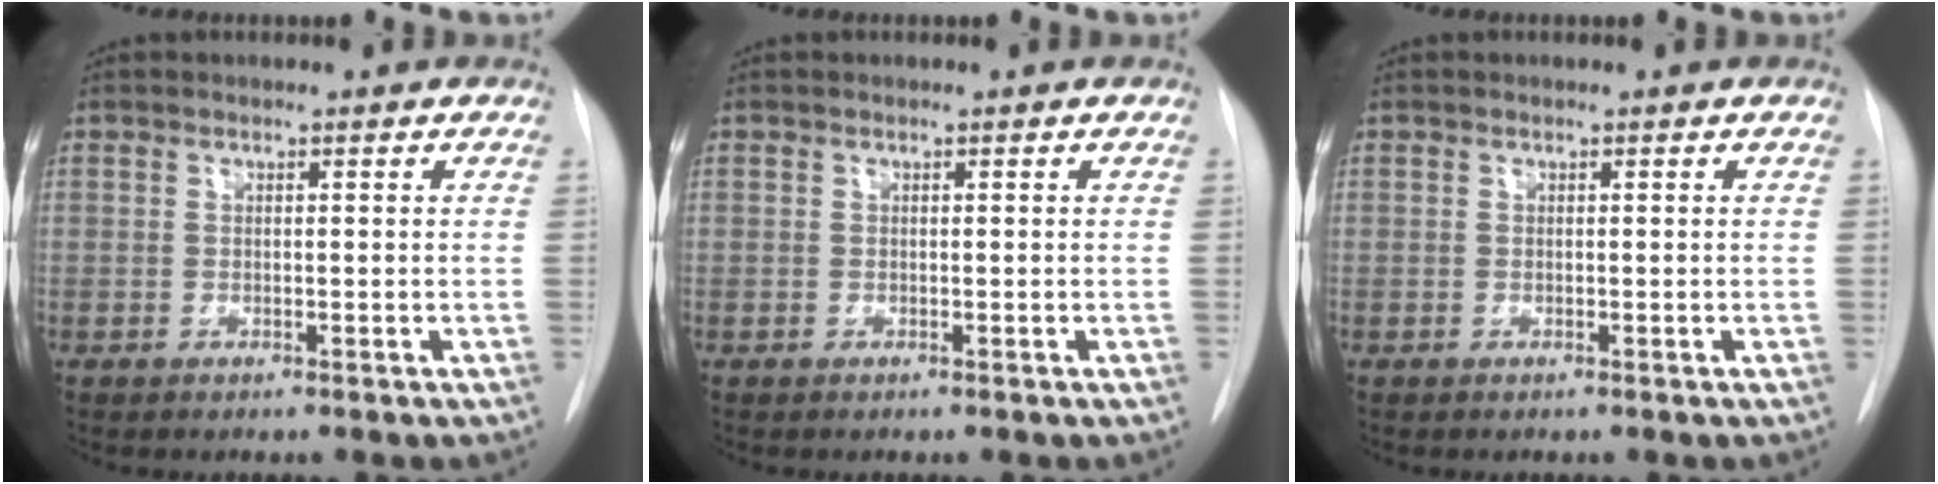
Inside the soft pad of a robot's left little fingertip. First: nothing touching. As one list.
[{"total": 0.0}, {"total": 0.0}]